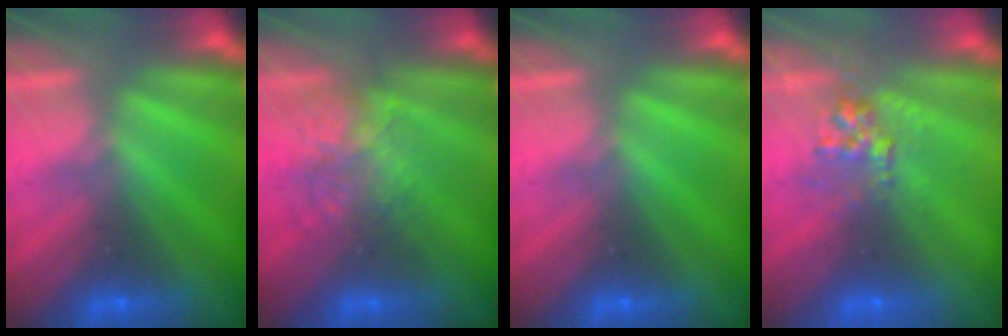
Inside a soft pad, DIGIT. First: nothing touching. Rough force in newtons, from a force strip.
{"total": 2.3}
{"total": 0.0}
{"total": 2.7}